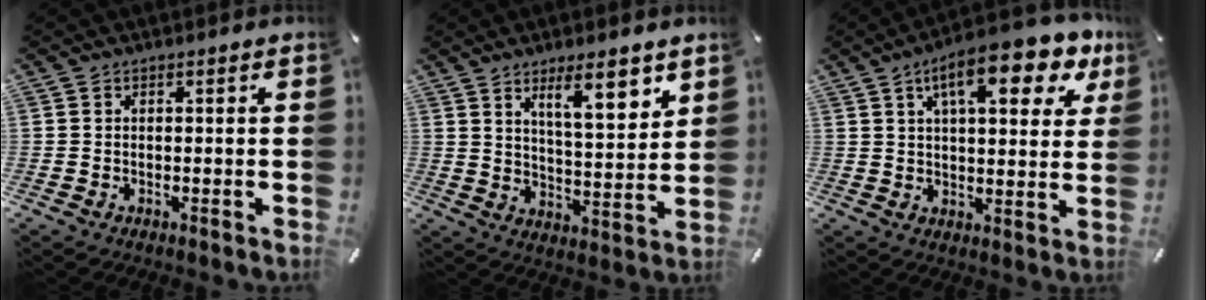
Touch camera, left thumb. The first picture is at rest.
{"total": 10.5, "force": [7.0, 3.1, 7.2], "torque": [-0.101, -0.043, 0.115]}
{"total": 15.4, "force": [8.4, 5.6, 11.6], "torque": [-0.178, -0.027, 0.133]}